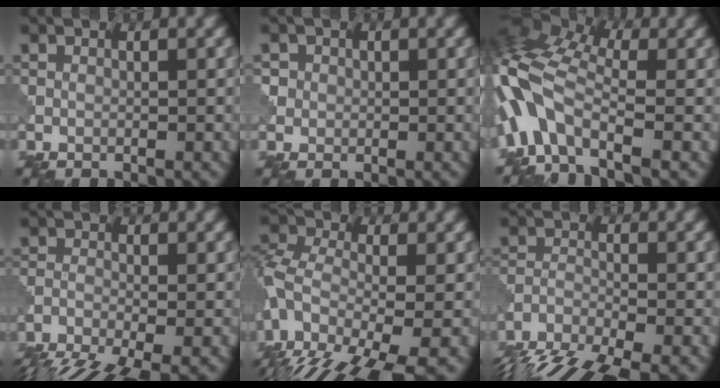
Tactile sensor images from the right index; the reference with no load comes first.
{"total": 2.7, "force": [1.1, 2.3, 0.7], "torque": [-0.005, 0.008, 0.009]}
{"total": 10.7, "force": [-2.1, 6.0, 8.6], "torque": [-0.195, 0.014, -0.053]}
{"total": 9.4, "force": [-7.3, 3.1, 5.1], "torque": [-0.104, -0.034, -0.112]}
{"total": 12.9, "force": [-6.8, 6.2, 9.1], "torque": [-0.215, -0.006, -0.113]}
{"total": 10.1, "force": [-8.3, 2.8, 5.2], "torque": [-0.111, -0.031, -0.142]}